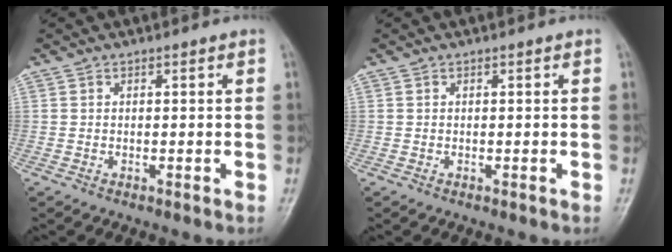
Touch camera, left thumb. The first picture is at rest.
{"total": 0.0}